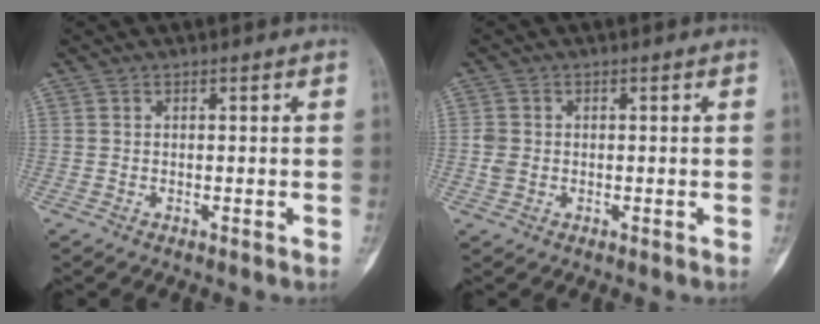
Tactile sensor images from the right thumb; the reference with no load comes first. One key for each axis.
{"total": 2.4, "fx": -0.1, "fy": 2.1, "fz": 1.3, "tx": -0.023, "ty": 0.004, "tz": -0.002}